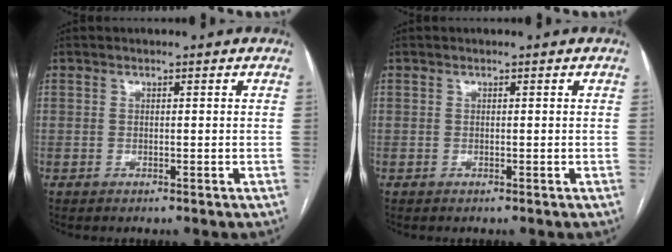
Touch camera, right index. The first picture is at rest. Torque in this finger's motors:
{"motor_torque": [0.00, 0.00, 0.00, 0.00]}